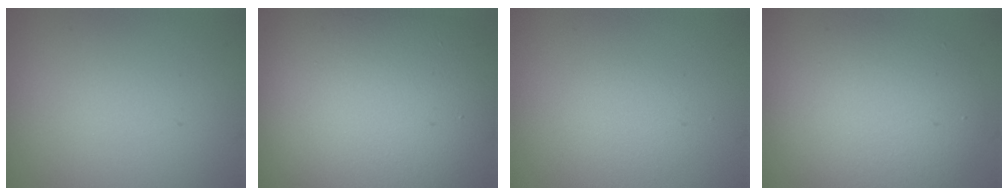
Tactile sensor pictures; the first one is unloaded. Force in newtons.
{"total": 15.6, "press": 15.6, "slide": 1.5}
{"total": 1.4, "press": 1.4, "slide": 0.1}
{"total": 6.4, "press": 6.4, "slide": 0.7}